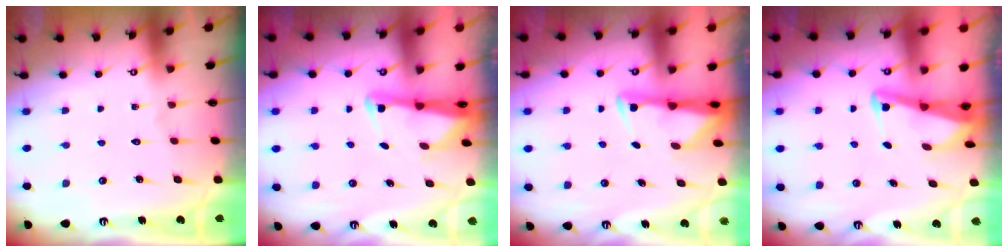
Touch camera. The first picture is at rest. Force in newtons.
{"total": 2.6, "press": 2.6, "slide": 0.5}
{"total": 3.2, "press": 3.1, "slide": 0.6}
{"total": 3.1, "press": 3.1, "slide": 0.3}